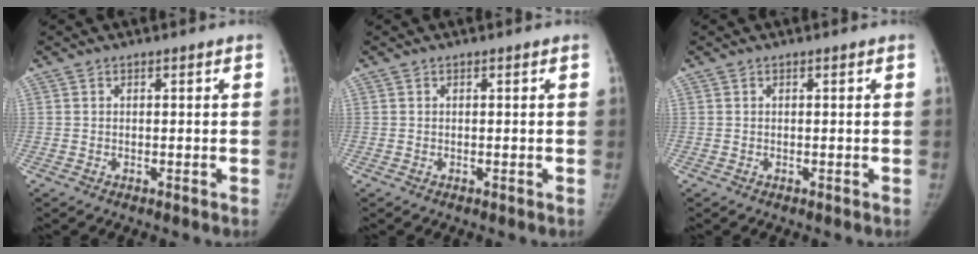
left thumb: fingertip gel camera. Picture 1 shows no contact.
{"total": 0.0}
{"total": 0.0}